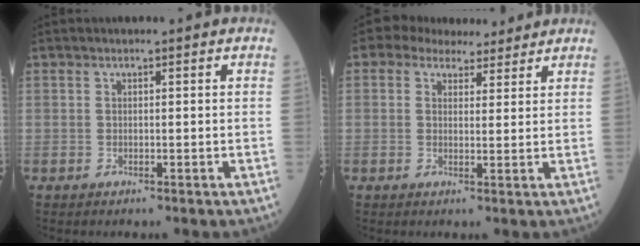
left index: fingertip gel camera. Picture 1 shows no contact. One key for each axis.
{"total": 6.5, "fx": 5.3, "fy": 3.2, "fz": 1.8, "tx": -0.026, "ty": 0.021, "tz": 0.075}